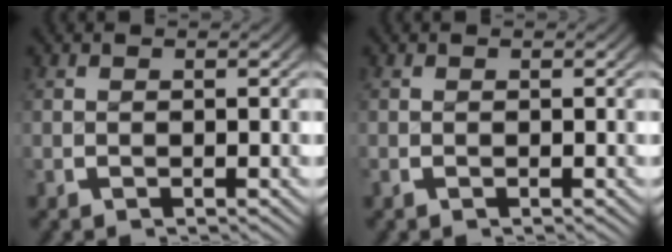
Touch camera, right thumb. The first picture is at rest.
{"total": 0.0}